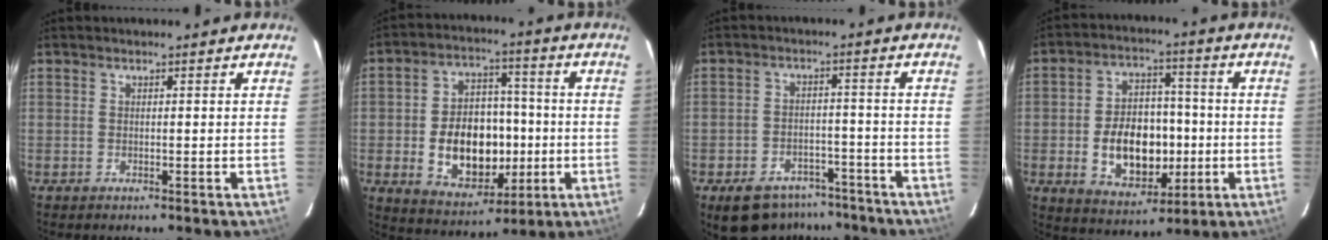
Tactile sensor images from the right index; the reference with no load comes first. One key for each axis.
{"total": 15.3, "fx": -2.6, "fy": 10.7, "fz": 10.6, "tx": -0.209, "ty": 0.019, "tz": -0.017}
{"total": 12.2, "fx": -9.1, "fy": 6.8, "fz": 4.4, "tx": -0.102, "ty": 0.016, "tz": -0.113}
{"total": 14.0, "fx": -2.5, "fy": 9.6, "fz": 9.9, "tx": -0.193, "ty": 0.016, "tz": -0.020}